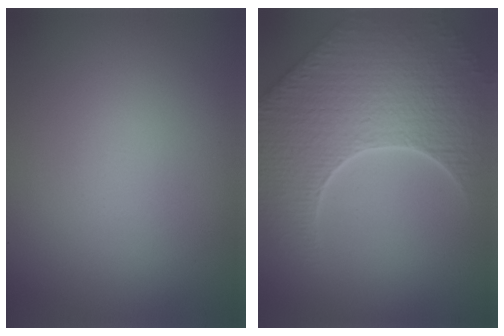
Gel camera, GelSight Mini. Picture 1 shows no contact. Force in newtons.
{"total": 9.0, "press": 6.4, "slide": 6.4}